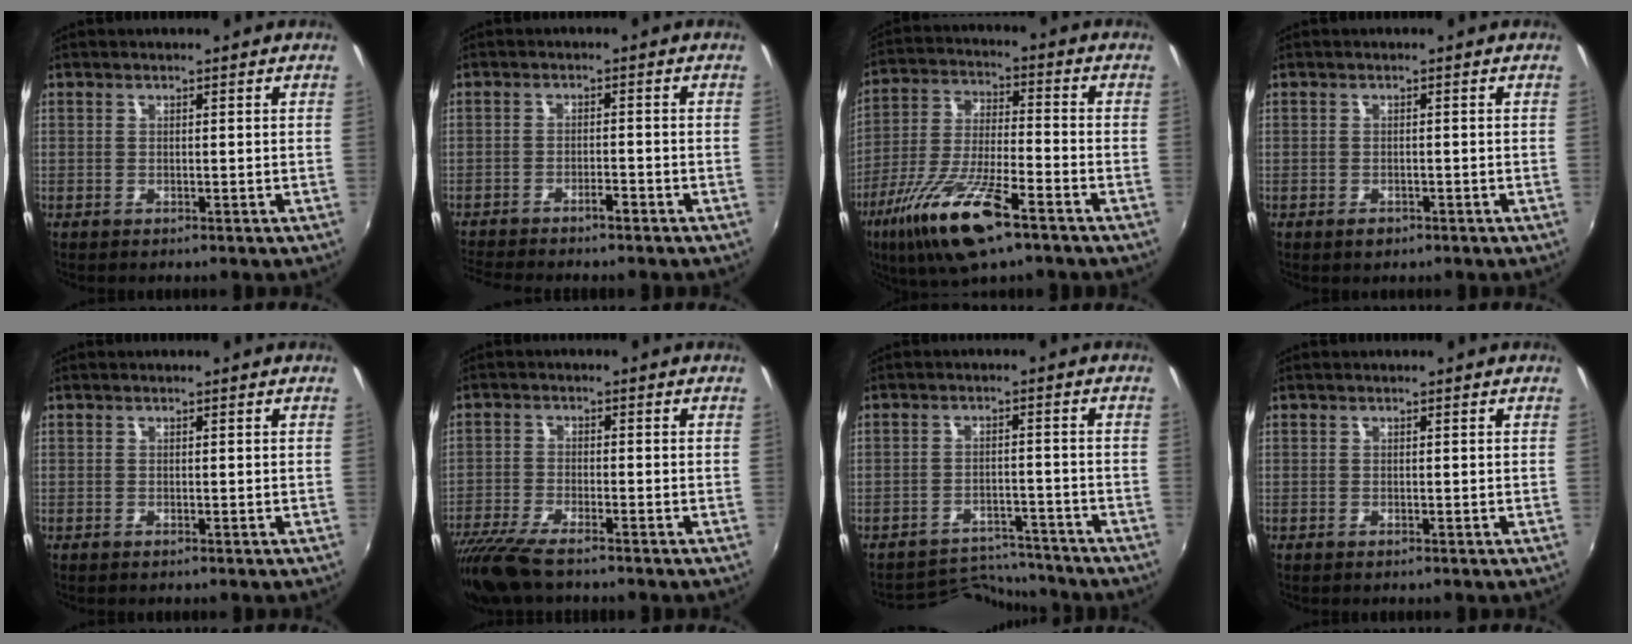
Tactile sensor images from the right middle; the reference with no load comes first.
{"total": 5.3, "force": [-4.9, 0.3, 2.0], "torque": [-0.053, -0.008, -0.086]}
{"total": 16.1, "force": [-9.5, 3.9, 12.3], "torque": [-0.254, -0.037, -0.179]}
{"total": 3.3, "force": [-2.3, 1.4, 2.0], "torque": [-0.047, -0.009, -0.042]}
{"total": 0.0}
{"total": 10.4, "force": [-8.5, 2.1, 5.7], "torque": [-0.137, -0.037, -0.159]}
{"total": 11.5, "force": [-11.3, 2.1, 1.2], "torque": [-0.037, 0.021, -0.164]}
{"total": 0.0}